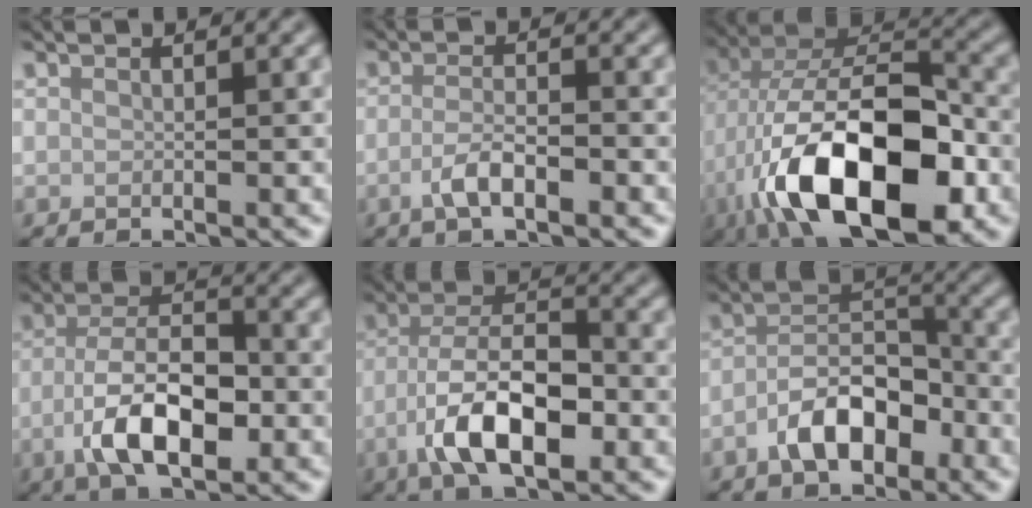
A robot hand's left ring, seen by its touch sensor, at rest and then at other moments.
{"total": 2.9, "force": [-1.4, 0.9, 2.4], "torque": [-0.049, 0.002, -0.029]}
{"total": 15.0, "force": [-6.0, 7.1, 11.8], "torque": [-0.201, -0.001, -0.107]}
{"total": 7.5, "force": [-2.6, 3.3, 6.2], "torque": [-0.117, 0.003, -0.051]}
{"total": 8.4, "force": [-3.5, 3.4, 6.8], "torque": [-0.126, 0.009, -0.069]}
{"total": 5.9, "force": [-3.0, 3.1, 4.1], "torque": [-0.066, 0.011, -0.059]}